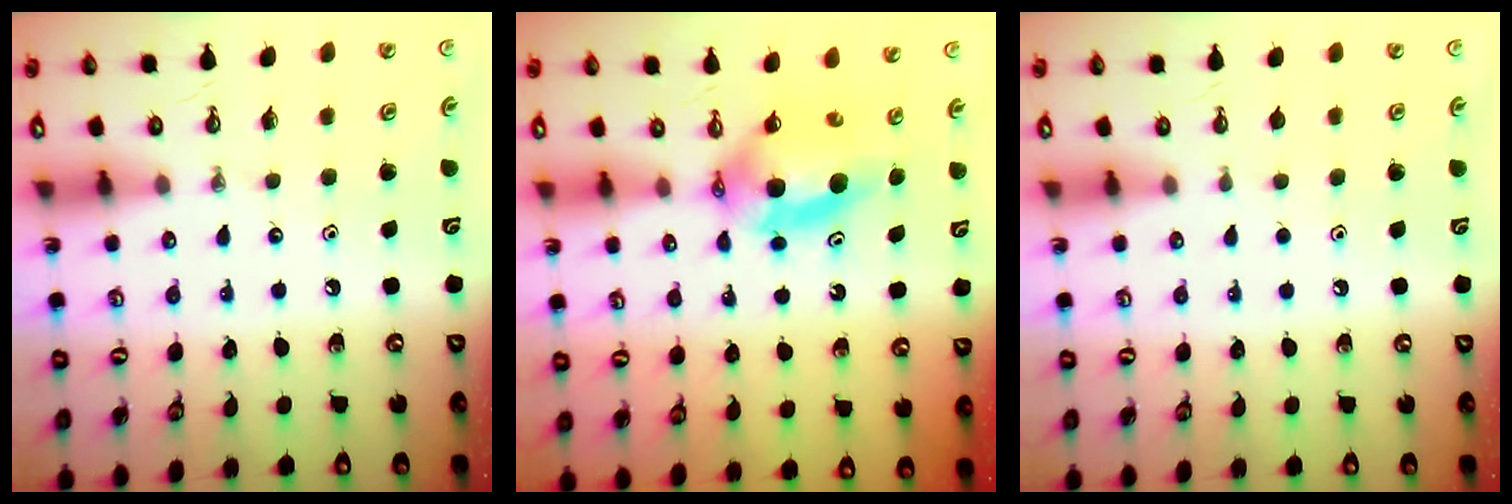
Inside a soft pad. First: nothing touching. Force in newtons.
{"total": 8.0, "press": 5.1, "slide": 6.1}
{"total": 0.5, "press": 0.0, "slide": 0.5}